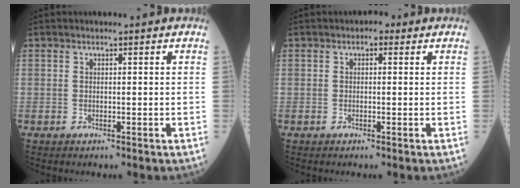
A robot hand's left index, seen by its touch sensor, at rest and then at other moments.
{"total": 1.2, "force": [0.4, 0.9, 0.7], "torque": [-0.005, 0.004, -0.003]}